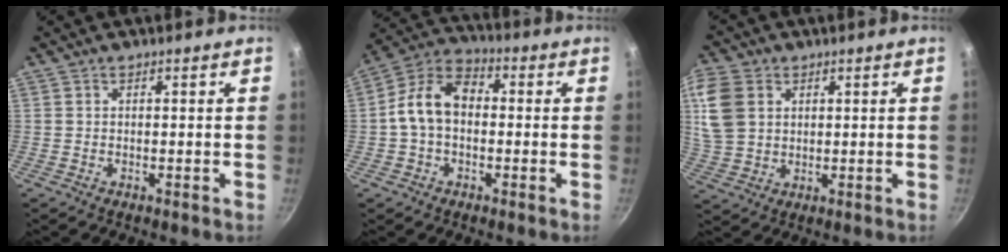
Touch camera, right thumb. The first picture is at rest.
{"total": 10.6, "force": [-0.5, 7.6, 7.3], "torque": [-0.110, 0.036, -0.027]}
{"total": 10.0, "force": [3.0, 7.4, 6.0], "torque": [-0.112, -0.005, 0.063]}